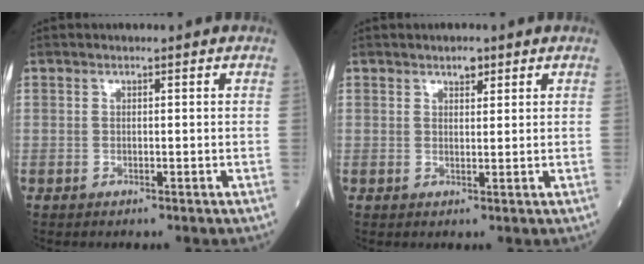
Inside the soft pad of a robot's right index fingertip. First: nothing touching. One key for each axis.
{"total": 1.7, "fx": 1.2, "fy": 0.8, "fz": 1.0, "tx": -0.015, "ty": 0.000, "tz": 0.017}